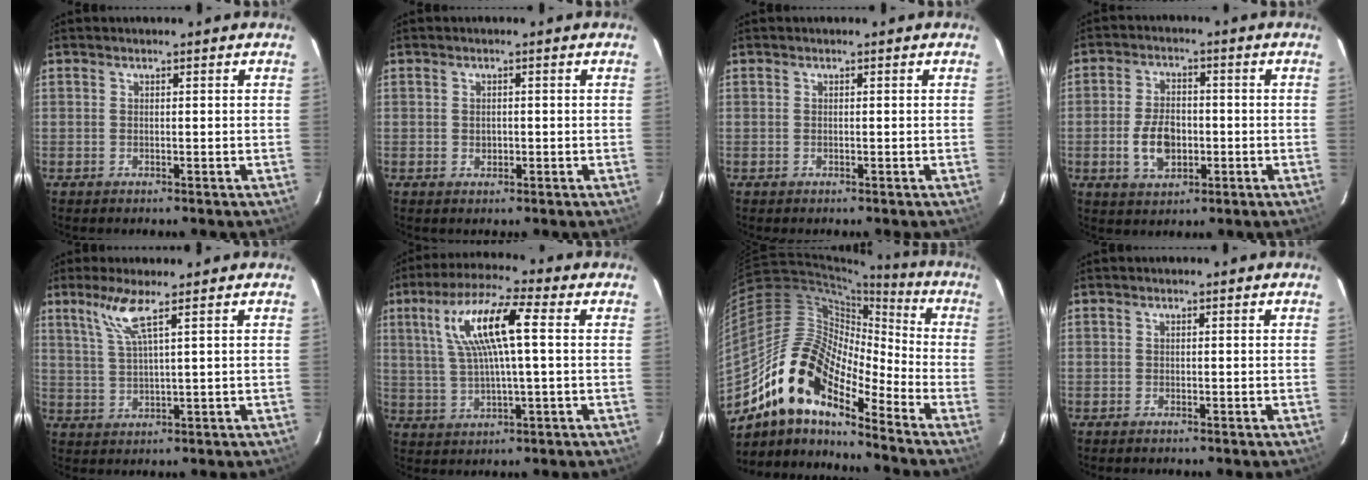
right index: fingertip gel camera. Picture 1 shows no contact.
{"total": 1.4, "force": [-0.1, 1.1, 0.9], "torque": [-0.014, 0.002, -0.002]}
{"total": 0.0}
{"total": 7.7, "force": [-1.8, 4.7, 5.8], "torque": [-0.116, 0.006, -0.024]}
{"total": 5.3, "force": [3.1, -0.4, 4.2], "torque": [-0.087, -0.003, 0.068]}
{"total": 12.3, "force": [2.8, 2.1, 11.8], "torque": [-0.225, 0.018, 0.056]}
{"total": 16.7, "force": [-11.8, 6.0, 10.2], "torque": [-0.172, 0.000, -0.240]}
{"total": 0.5, "force": [-0.5, 0.2, 0.2], "torque": [-0.005, -0.001, -0.010]}